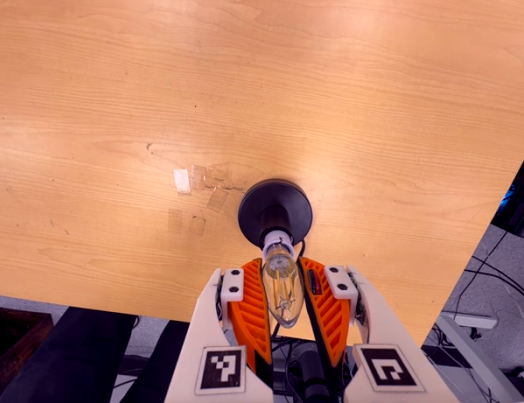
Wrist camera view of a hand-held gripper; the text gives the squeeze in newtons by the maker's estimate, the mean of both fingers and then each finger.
{"total": 12.8, "left": 12.7, "right": 13.0}